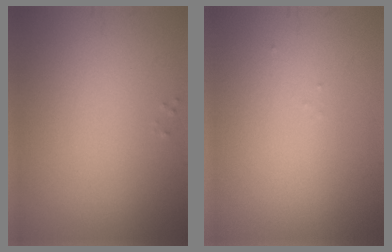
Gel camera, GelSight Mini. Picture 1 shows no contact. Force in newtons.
{"total": 0.0}